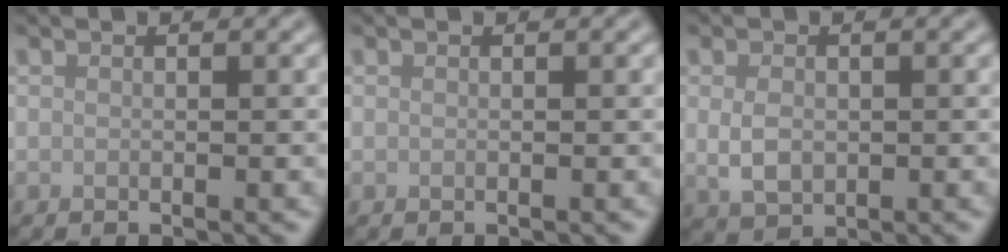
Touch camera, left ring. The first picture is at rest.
{"total": 0.0}
{"total": 2.6, "force": [0.0, 1.8, 1.9], "torque": [-0.038, -0.002, 0.003]}